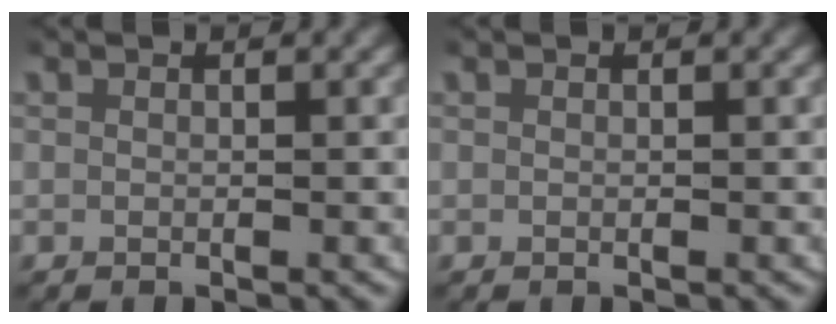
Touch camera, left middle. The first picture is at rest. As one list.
[{"total": 0.0}]